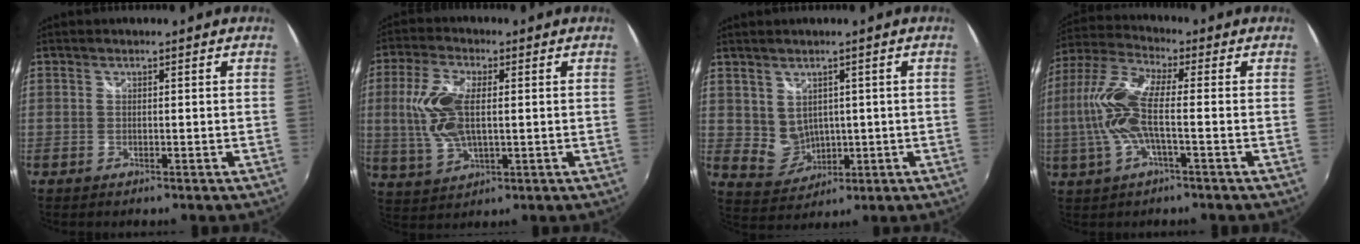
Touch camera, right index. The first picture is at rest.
{"total": 11.1, "force": [0.9, 5.3, 9.7], "torque": [-0.206, 0.004, 0.024]}
{"total": 5.8, "force": [1.5, 4.9, 2.7], "torque": [-0.052, -0.002, 0.047]}
{"total": 12.1, "force": [-1.2, 3.1, 11.7], "torque": [-0.247, 0.005, -0.027]}